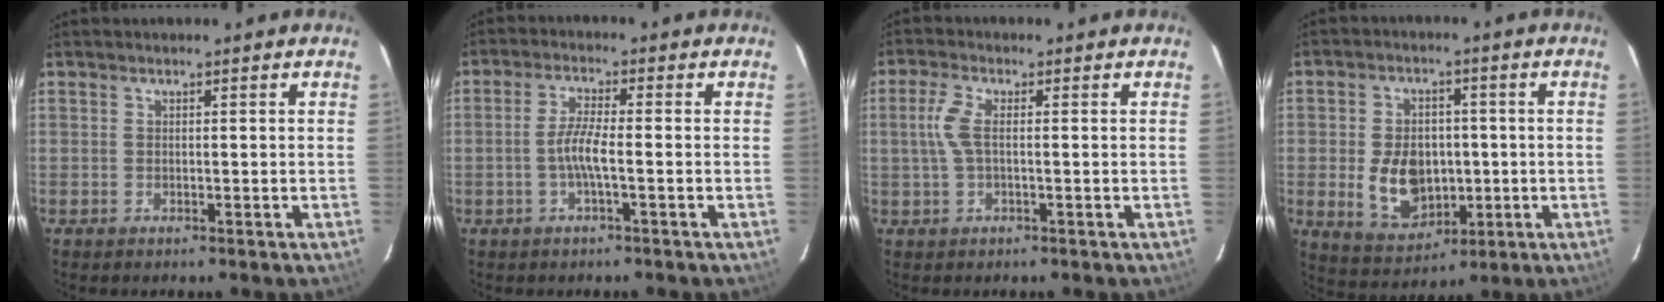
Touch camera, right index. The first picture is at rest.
{"total": 4.3, "force": [-1.3, 0.2, 4.1], "torque": [-0.088, 0.003, -0.026]}
{"total": 4.5, "force": [0.2, 1.2, 4.4], "torque": [-0.095, 0.004, 0.007]}
{"total": 3.4, "force": [1.7, 2.9, 0.6], "torque": [-0.013, 0.004, 0.046]}